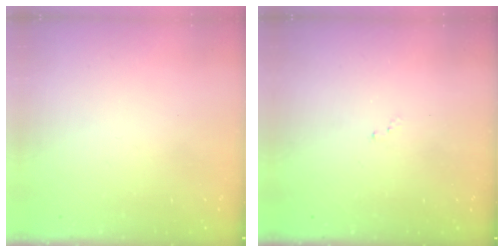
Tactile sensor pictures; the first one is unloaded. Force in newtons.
{"total": 7.6, "press": 7.5, "slide": 1.0}